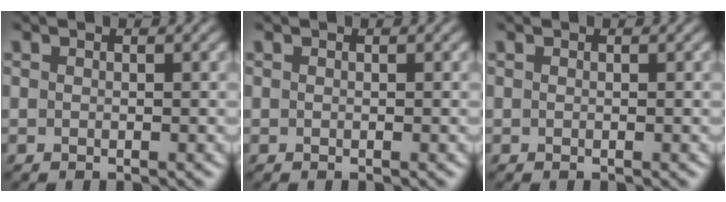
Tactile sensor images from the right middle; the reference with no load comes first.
{"total": 0.0}
{"total": 0.0}